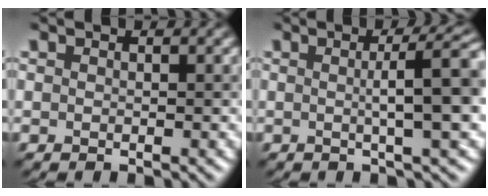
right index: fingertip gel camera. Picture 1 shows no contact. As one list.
[{"total": 6.8, "force": [0.6, 1.3, 6.7], "torque": [-0.077, 0.015, 0.013]}]